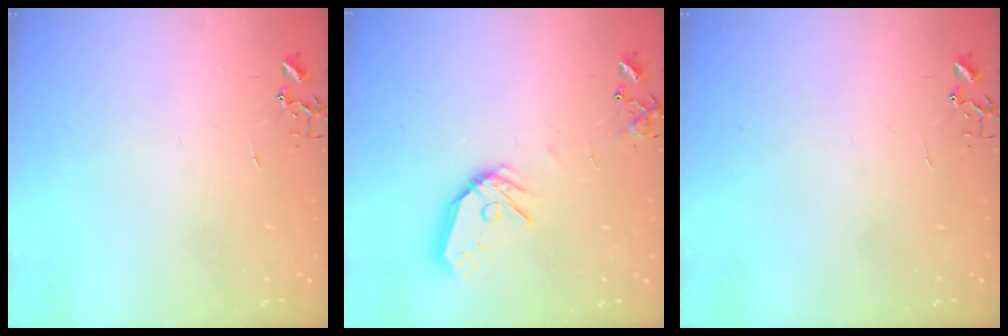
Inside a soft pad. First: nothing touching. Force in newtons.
{"total": 12.5, "press": 12.4, "slide": 0.9}
{"total": 0.0}